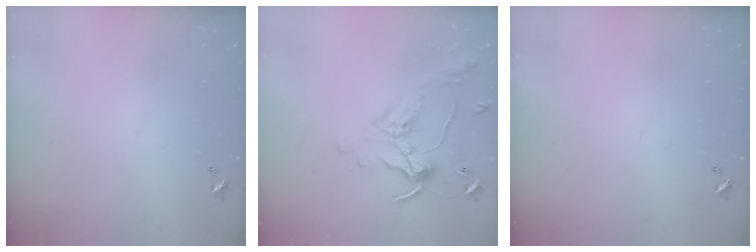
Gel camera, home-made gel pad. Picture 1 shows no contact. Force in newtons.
{"total": 0.0}
{"total": 0.0}